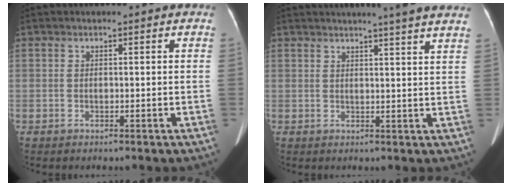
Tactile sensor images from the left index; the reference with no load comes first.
{"total": 10.1, "force": [8.8, -0.9, 4.9], "torque": [-0.065, 0.001, 0.086]}